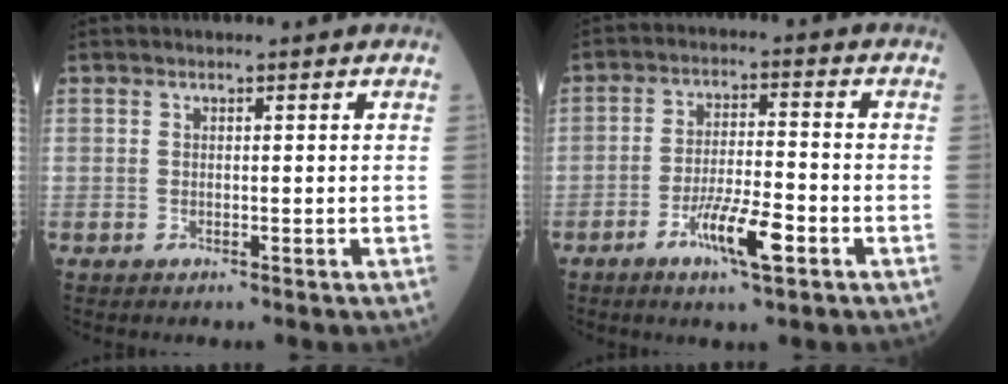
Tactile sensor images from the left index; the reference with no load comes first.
{"total": 7.5, "force": [-3.8, 1.1, 6.4], "torque": [-0.123, -0.007, -0.066]}